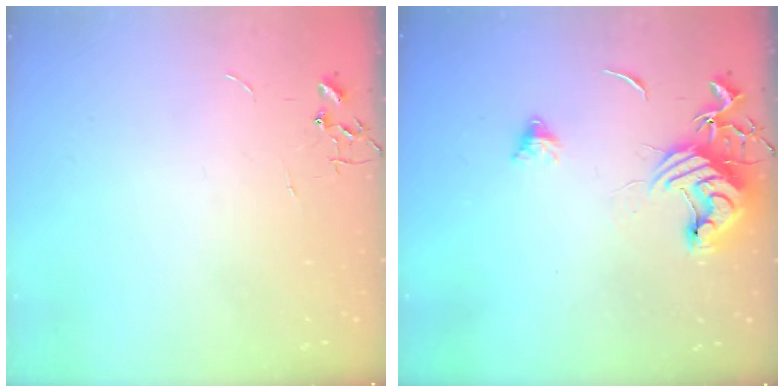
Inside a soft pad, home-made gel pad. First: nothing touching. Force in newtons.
{"total": 13.8, "press": 13.7, "slide": 1.6}